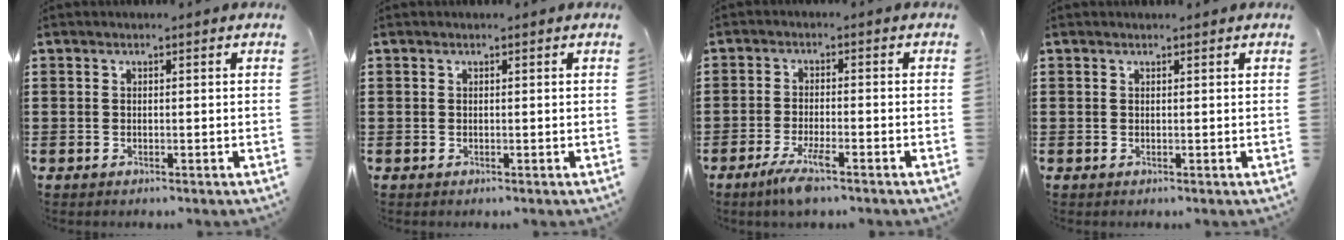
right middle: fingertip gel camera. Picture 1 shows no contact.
{"total": 0.0}
{"total": 4.4, "force": [-2.7, 0.4, 3.4], "torque": [-0.075, -0.010, -0.050]}
{"total": 0.0}